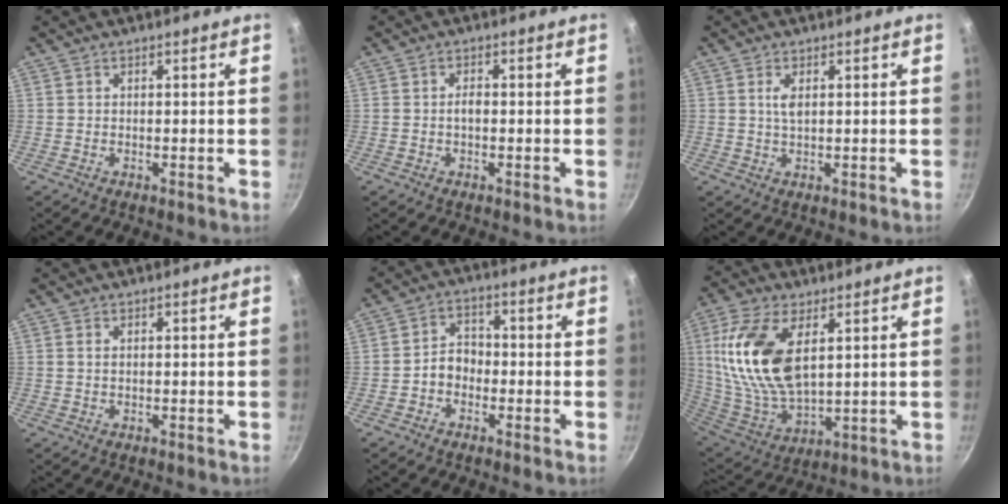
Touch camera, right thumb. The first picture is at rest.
{"total": 1.7, "force": [-0.3, 0.9, 1.4], "torque": [-0.021, 0.009, -0.007]}
{"total": 2.4, "force": [0.7, 1.0, 2.1], "torque": [-0.039, -0.002, 0.014]}
{"total": 0.8, "force": [0.2, 0.4, 0.7], "torque": [-0.013, 0.000, 0.003]}
{"total": 4.7, "force": [-1.6, 3.6, 2.5], "torque": [-0.017, 0.028, -0.036]}
{"total": 18.7, "force": [5.3, 9.7, 15.1], "torque": [-0.299, -0.022, 0.111]}